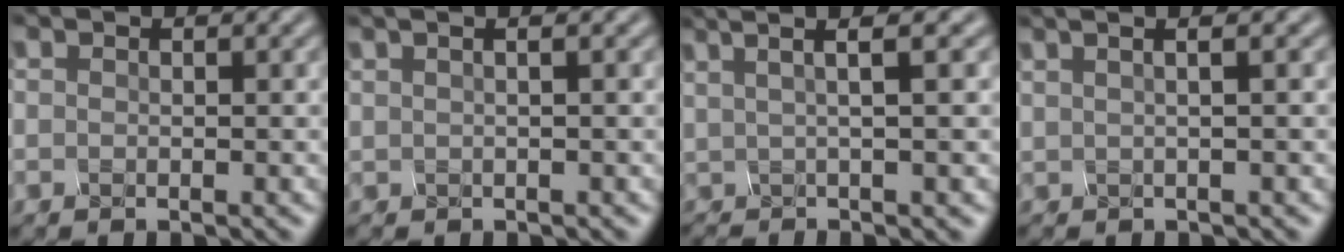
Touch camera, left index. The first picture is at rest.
{"total": 1.4, "force": [0.9, 0.4, 1.0], "torque": [0.000, 0.016, -0.003]}
{"total": 4.0, "force": [1.0, -0.3, 3.8], "torque": [-0.065, 0.012, 0.032]}
{"total": 3.0, "force": [1.5, 0.8, 2.4], "torque": [-0.025, 0.028, 0.002]}